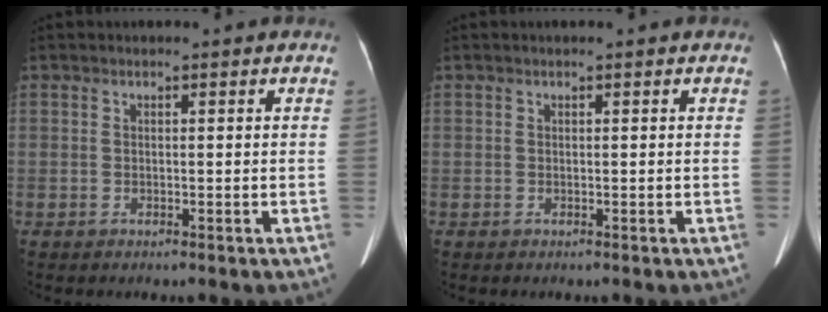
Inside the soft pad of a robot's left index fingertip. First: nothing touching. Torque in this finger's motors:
{"motor_torque": [-0.20, -0.80, -0.05, -0.03]}